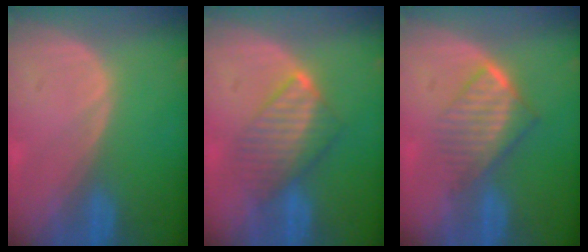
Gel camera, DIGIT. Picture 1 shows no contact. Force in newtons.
{"total": 6.4, "press": 6.4, "slide": 0.8}
{"total": 6.6, "press": 5.9, "slide": 3.0}